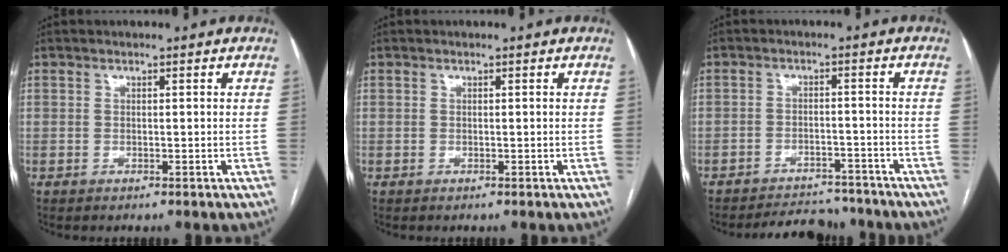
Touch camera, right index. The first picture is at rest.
{"total": 0.0}
{"total": 7.9, "force": [-7.5, 2.3, 0.8], "torque": [-0.005, 0.005, -0.104]}